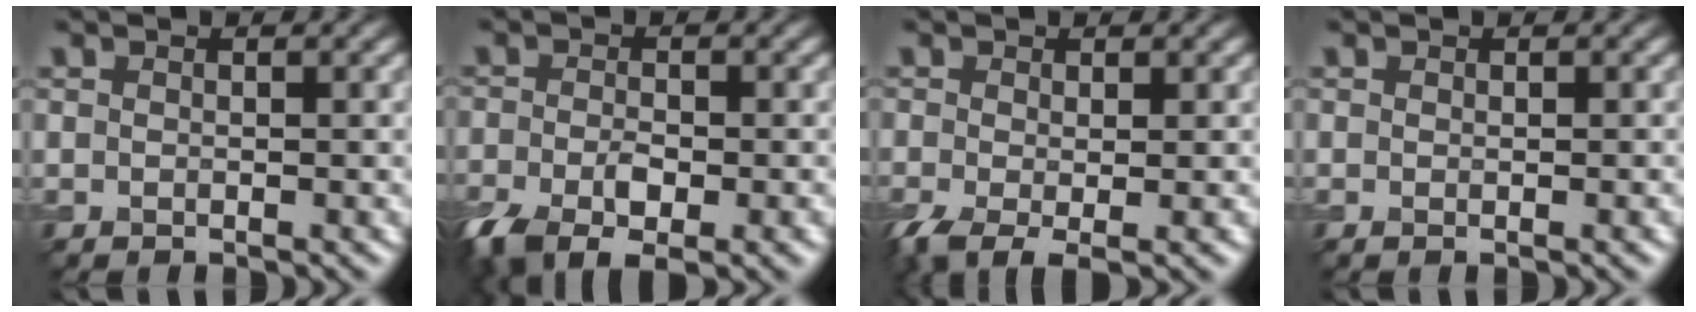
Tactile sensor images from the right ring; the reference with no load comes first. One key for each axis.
{"total": 6.5, "fx": -3.3, "fy": 3.2, "fz": 4.7, "tx": -0.092, "ty": -0.012, "tz": -0.062}
{"total": 3.6, "fx": -1.3, "fy": 1.4, "fz": 3.0, "tx": -0.069, "ty": -0.012, "tz": -0.028}
{"total": 0.5, "fx": -0.1, "fy": 0.1, "fz": 0.5, "tx": -0.007, "ty": -0.002, "tz": -0.001}